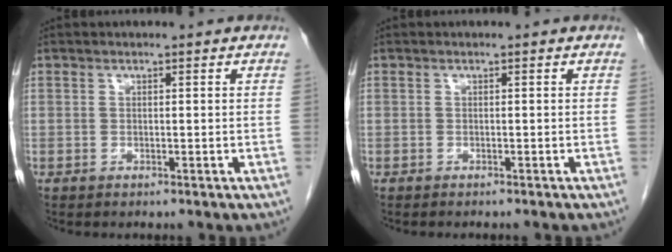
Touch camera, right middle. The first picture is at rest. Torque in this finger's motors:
{"motor_torque": [-0.20, -0.30, -0.10, -0.01]}